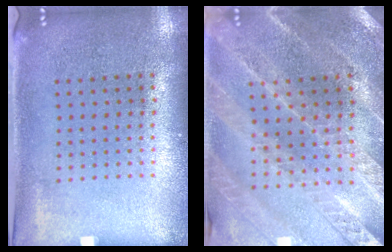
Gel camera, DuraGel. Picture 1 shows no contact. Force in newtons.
{"total": 2.4, "press": 2.4, "slide": 0.4}